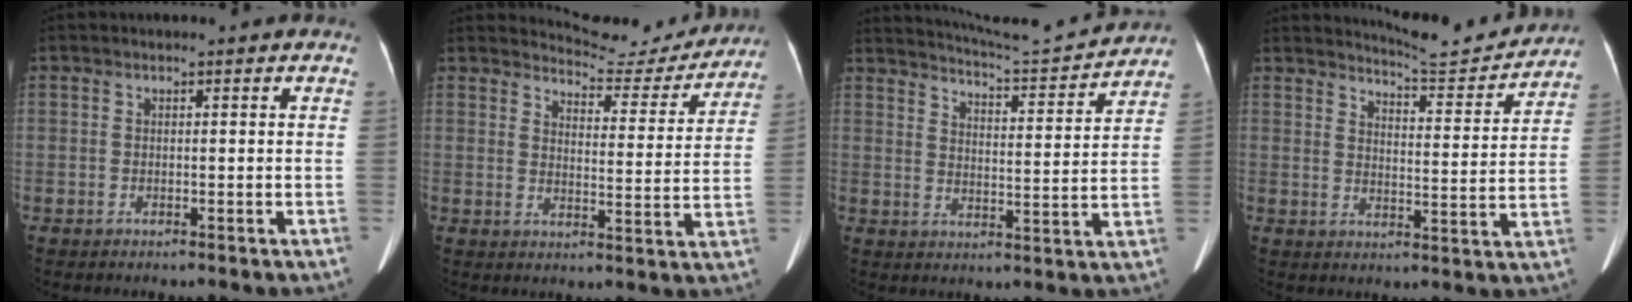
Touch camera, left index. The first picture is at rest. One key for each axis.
{"total": 10.9, "fx": 10.8, "fy": 1.5, "fz": -0.1, "tx": 0.005, "ty": -0.027, "tz": 0.130}
{"total": 13.1, "fx": 12.8, "fy": -1.0, "fz": 2.6, "tx": -0.054, "ty": -0.018, "tz": 0.183}
{"total": 10.6, "fx": 10.6, "fy": 0.0, "fz": 1.2, "tx": -0.022, "ty": -0.025, "tz": 0.140}